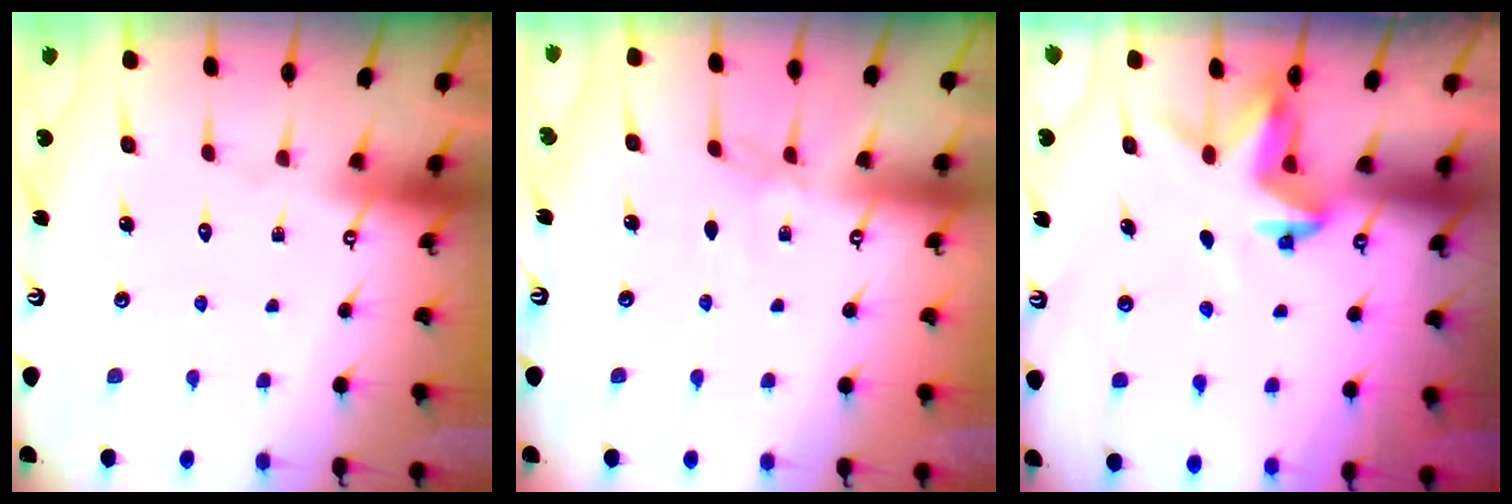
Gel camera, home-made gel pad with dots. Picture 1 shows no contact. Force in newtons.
{"total": 2.9, "press": 2.9, "slide": 0.5}
{"total": 3.8, "press": 3.8, "slide": 0.3}